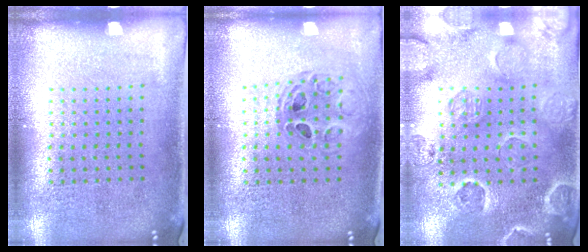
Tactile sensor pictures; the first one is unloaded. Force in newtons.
{"total": 0.8, "press": 0.8, "slide": 0.1}
{"total": 2.5, "press": 2.3, "slide": 1.0}